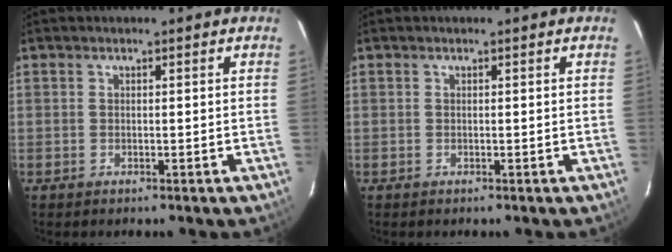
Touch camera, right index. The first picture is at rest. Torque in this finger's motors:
{"motor_torque": [0.03, 0.02, 0.00, 0.00]}